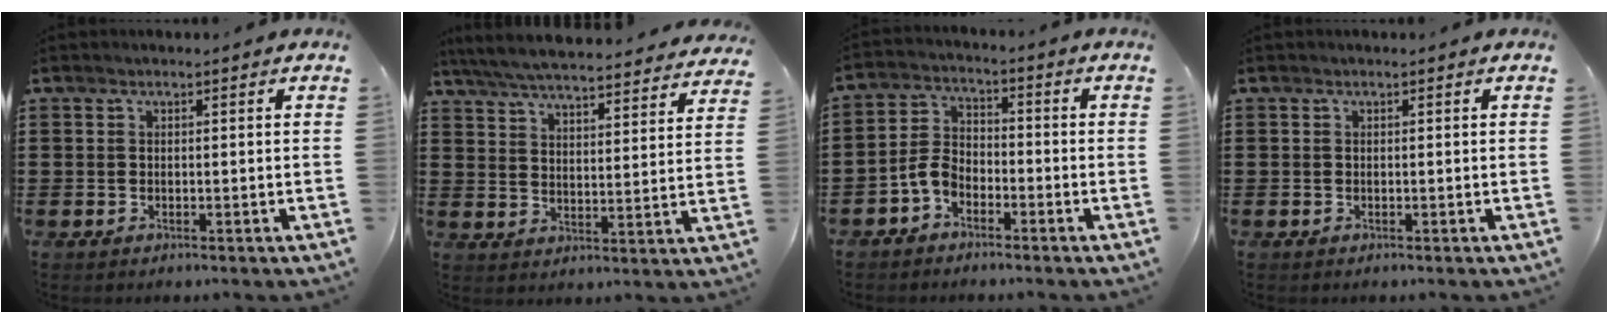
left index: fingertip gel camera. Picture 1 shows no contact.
{"total": 5.9, "force": [5.6, -0.2, 1.7], "torque": [-0.058, -0.039, 0.096]}
{"total": 4.7, "force": [-3.1, 2.6, 2.3], "torque": [-0.064, 0.005, -0.067]}
{"total": 0.0}